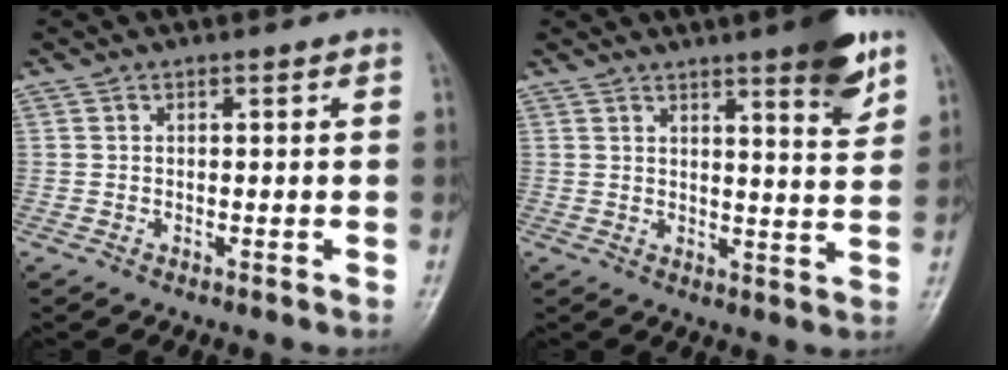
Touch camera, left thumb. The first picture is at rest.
{"total": 8.5, "force": [5.3, 1.3, 6.5], "torque": [-0.074, -0.032, 0.069]}